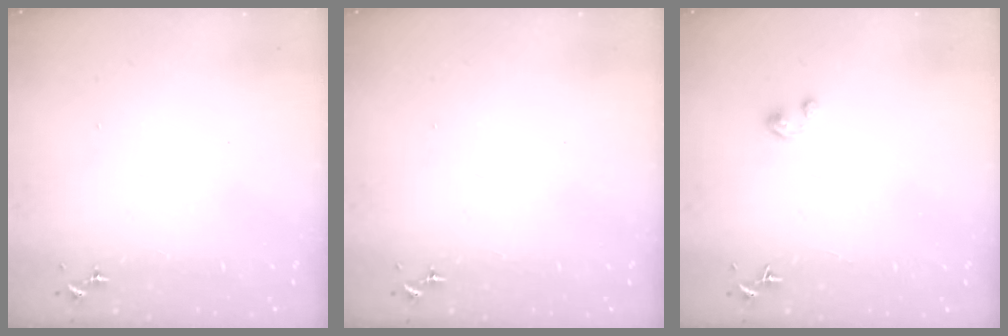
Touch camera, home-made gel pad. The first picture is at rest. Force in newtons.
{"total": 0.0}
{"total": 1.9, "press": 1.9, "slide": 0.2}